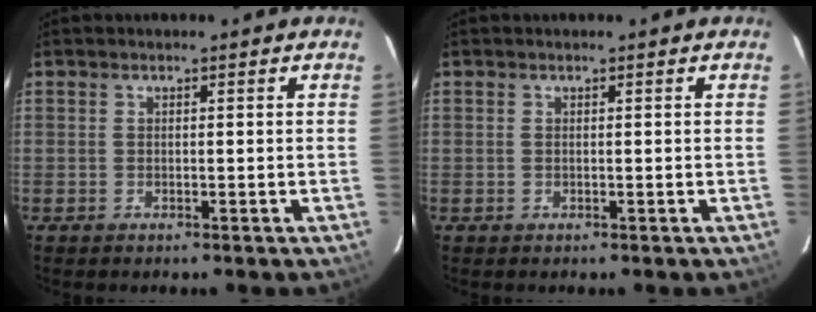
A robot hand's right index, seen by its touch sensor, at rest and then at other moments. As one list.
[{"total": 0.0}]